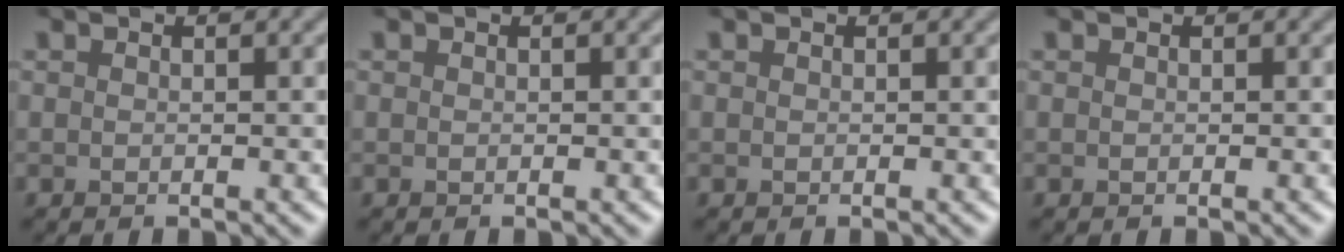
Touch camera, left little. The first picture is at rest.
{"total": 0.0}
{"total": 0.0}
{"total": 0.0}